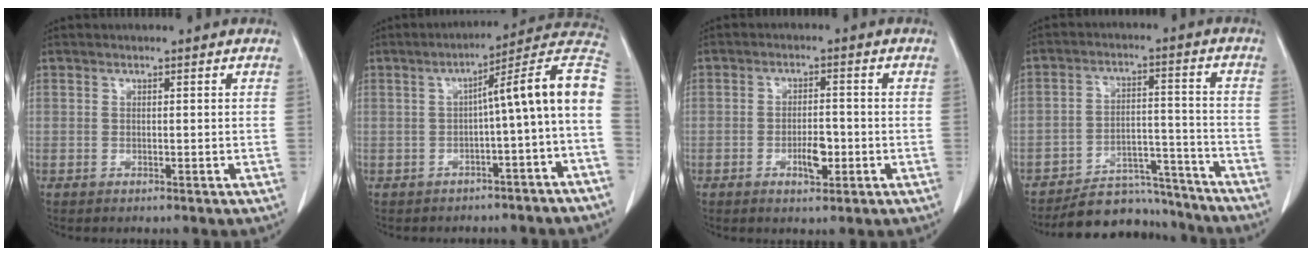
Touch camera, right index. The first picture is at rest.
{"total": 11.8, "force": [-1.6, -0.4, 11.7], "torque": [-0.148, 0.041, -0.034]}
{"total": 4.1, "force": [-1.4, 1.6, 3.5], "torque": [-0.058, 0.002, -0.019]}
{"total": 11.6, "force": [-11.0, 3.8, 0.8], "torque": [0.016, 0.044, -0.167]}